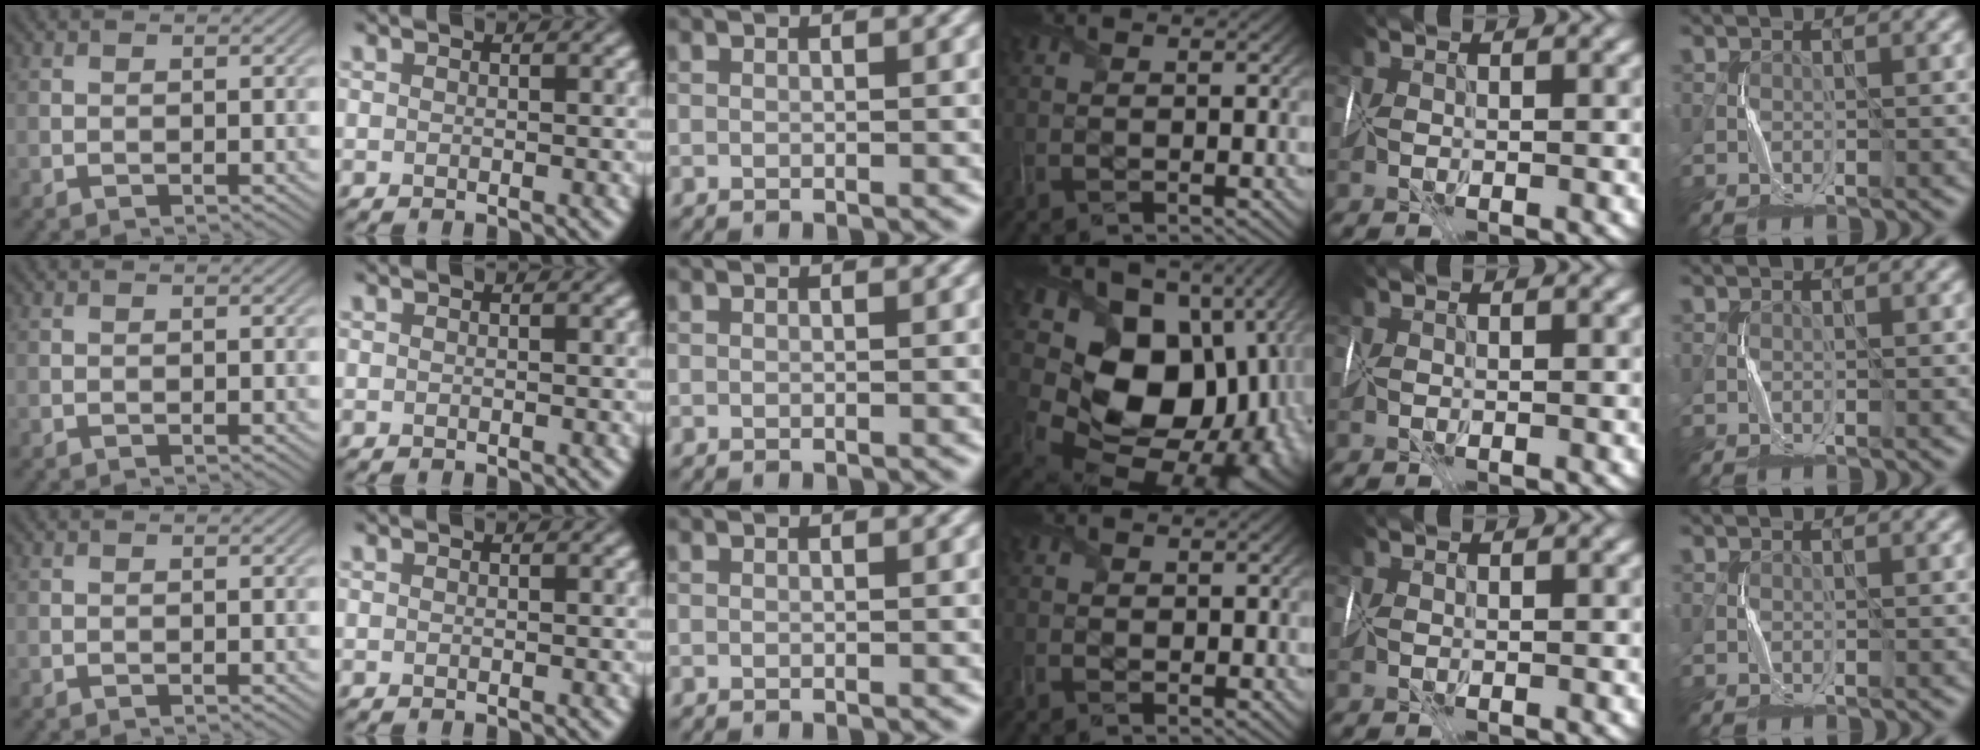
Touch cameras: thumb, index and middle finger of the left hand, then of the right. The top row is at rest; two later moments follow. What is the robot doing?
{"motion": "wrap", "object": "cellophane"}